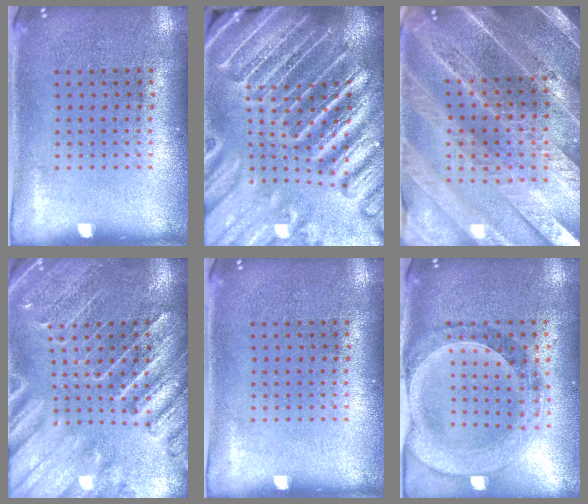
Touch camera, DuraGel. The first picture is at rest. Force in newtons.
{"total": 5.8, "press": 5.0, "slide": 2.9}
{"total": 5.0, "press": 4.4, "slide": 2.4}
{"total": 3.2, "press": 3.0, "slide": 1.2}
{"total": 0.0}
{"total": 1.4, "press": 1.4, "slide": 0.3}